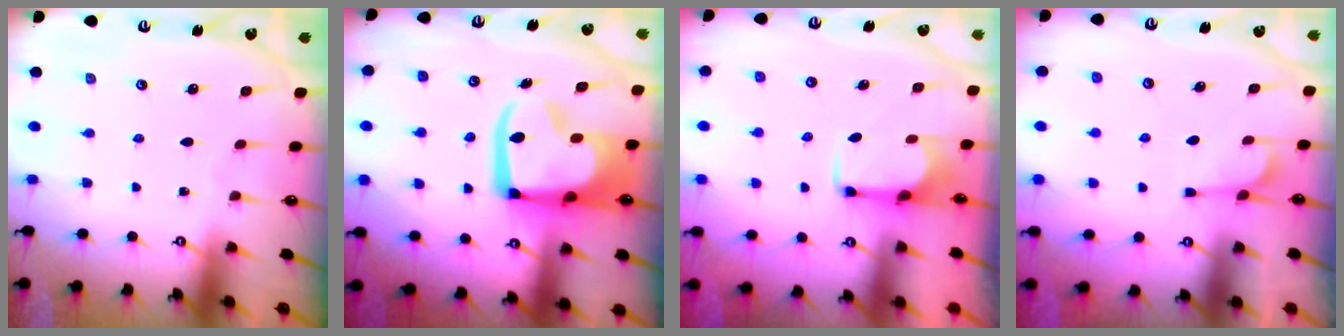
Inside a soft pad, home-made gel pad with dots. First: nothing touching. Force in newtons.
{"total": 17.4, "press": 17.3, "slide": 2.2}
{"total": 2.6, "press": 2.5, "slide": 0.8}
{"total": 2.4, "press": 2.2, "slide": 1.0}